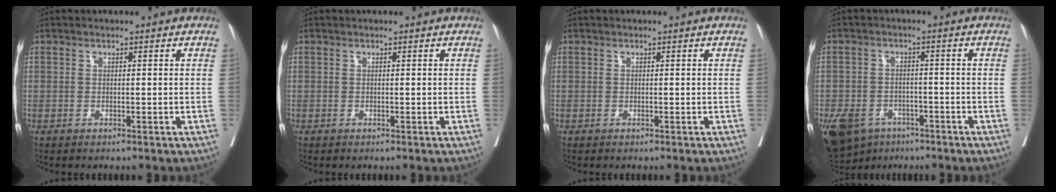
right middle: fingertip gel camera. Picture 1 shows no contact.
{"total": 0.0}
{"total": 0.0}
{"total": 13.6, "force": [-8.0, 9.3, 5.8], "torque": [-0.153, -0.011, -0.112]}